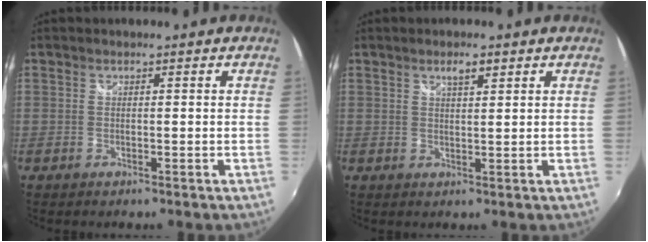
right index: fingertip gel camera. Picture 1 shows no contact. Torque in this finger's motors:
{"motor_torque": [0.01, 0.00, 0.06, 0.03]}